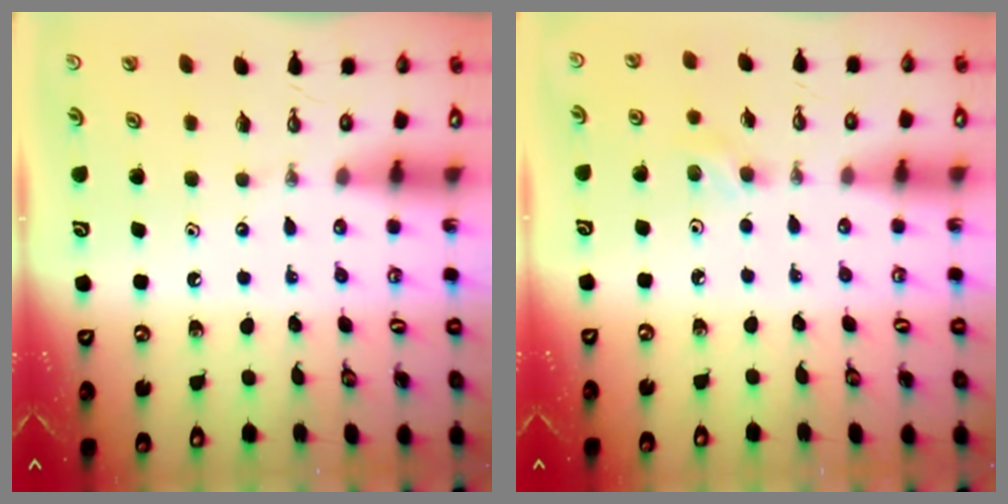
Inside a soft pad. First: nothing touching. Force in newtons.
{"total": 2.8, "press": 2.7, "slide": 0.8}